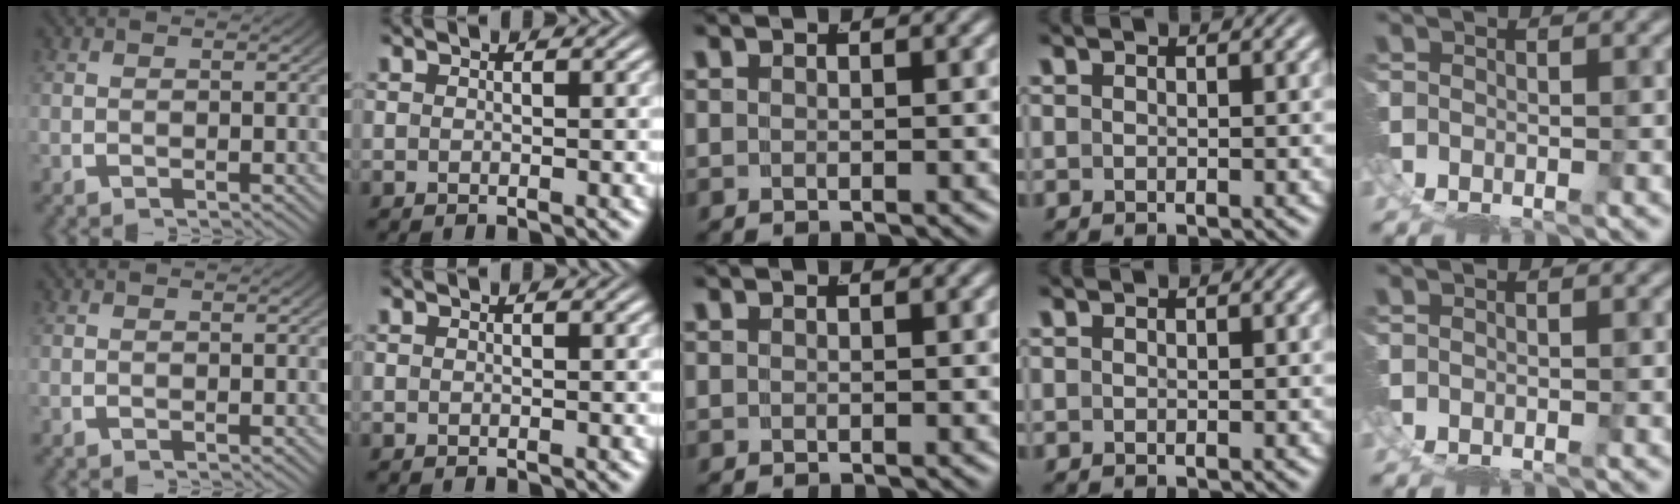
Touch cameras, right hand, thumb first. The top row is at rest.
{"little": {"total": 0.5, "force": [0.1, -0.5, -0.2], "torque": [0.008, 0.003, 0.001]}}